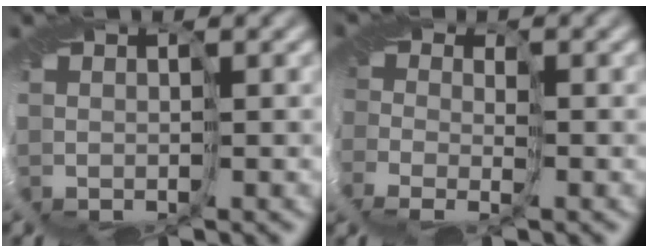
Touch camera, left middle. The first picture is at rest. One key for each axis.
{"total": 1.8, "fx": -1.7, "fy": 0.7, "fz": 0.1, "tx": 0.019, "ty": -0.026, "tz": -0.041}